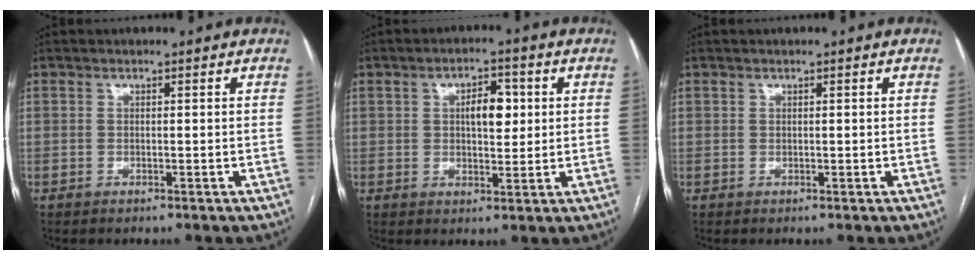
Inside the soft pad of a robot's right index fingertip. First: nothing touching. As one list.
[{"total": 5.5, "force": [1.2, 2.6, 4.6], "torque": [-0.071, 0.010, 0.021]}, {"total": 0.0}]